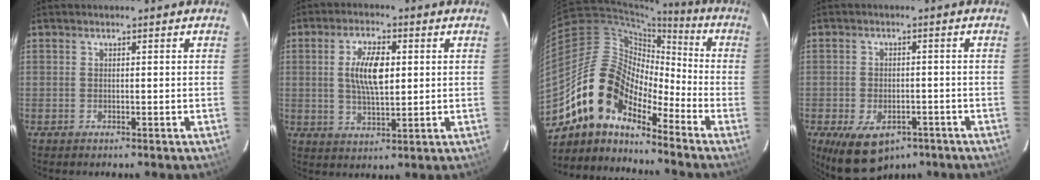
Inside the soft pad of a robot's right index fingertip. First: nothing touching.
{"total": 8.3, "force": [1.3, 3.3, 7.5], "torque": [-0.141, 0.005, 0.027]}
{"total": 13.3, "force": [-10.3, 5.8, 6.2], "torque": [-0.102, 0.022, -0.209]}
{"total": 11.1, "force": [-6.5, 6.4, 6.3], "torque": [-0.131, -0.021, -0.090]}